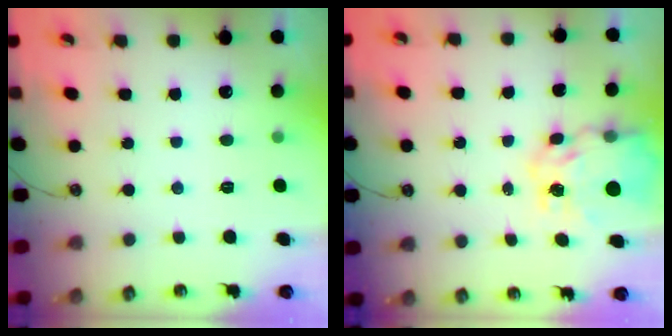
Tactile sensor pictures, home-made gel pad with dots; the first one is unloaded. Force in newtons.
{"total": 10.8, "press": 10.8, "slide": 1.1}